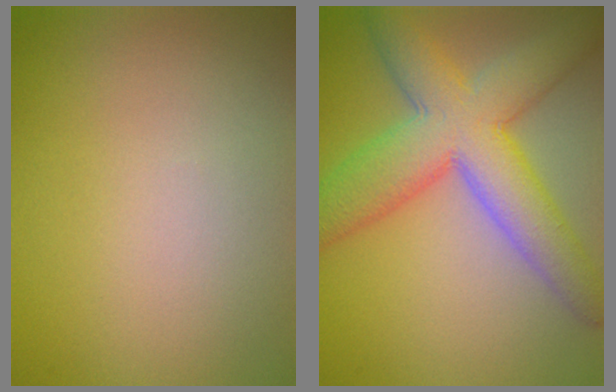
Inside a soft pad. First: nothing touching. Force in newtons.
{"total": 8.4, "press": 8.4, "slide": 0.4}